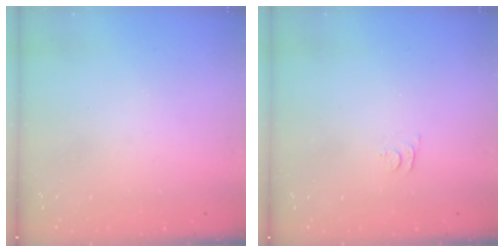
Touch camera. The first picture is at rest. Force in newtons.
{"total": 4.4, "press": 4.4, "slide": 0.4}